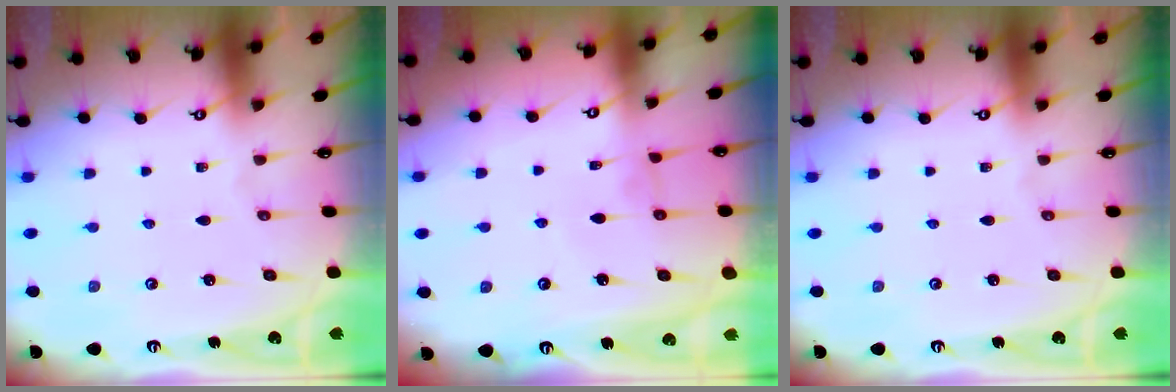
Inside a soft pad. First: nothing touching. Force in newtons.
{"total": 0.6, "press": 0.4, "slide": 0.5}
{"total": 0.0}